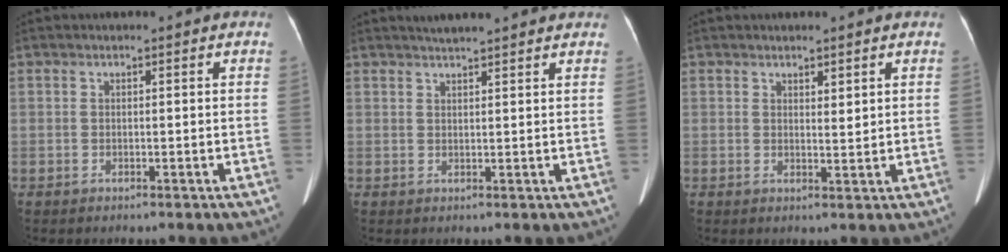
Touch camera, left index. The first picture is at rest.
{"total": 6.2, "force": [5.6, 0.4, 2.7], "torque": [-0.039, 0.024, 0.074]}
{"total": 1.7, "force": [1.2, 0.4, 1.1], "torque": [-0.018, -0.007, 0.023]}